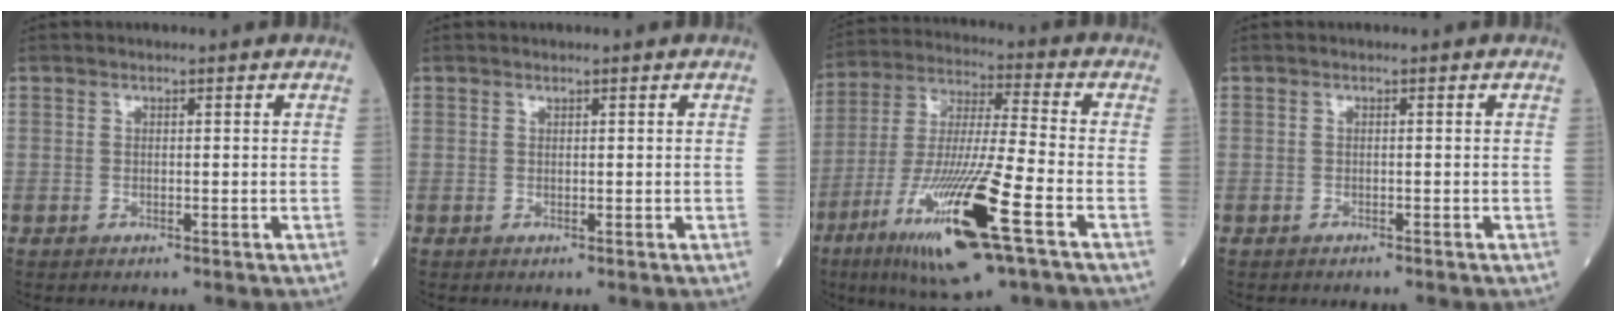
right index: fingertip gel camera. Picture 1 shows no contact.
{"total": 0.0}
{"total": 19.5, "force": [-8.9, 1.2, 17.3], "torque": [-0.354, -0.040, -0.160]}
{"total": 0.7, "force": [-0.7, 0.1, 0.3], "torque": [-0.006, -0.001, -0.011]}